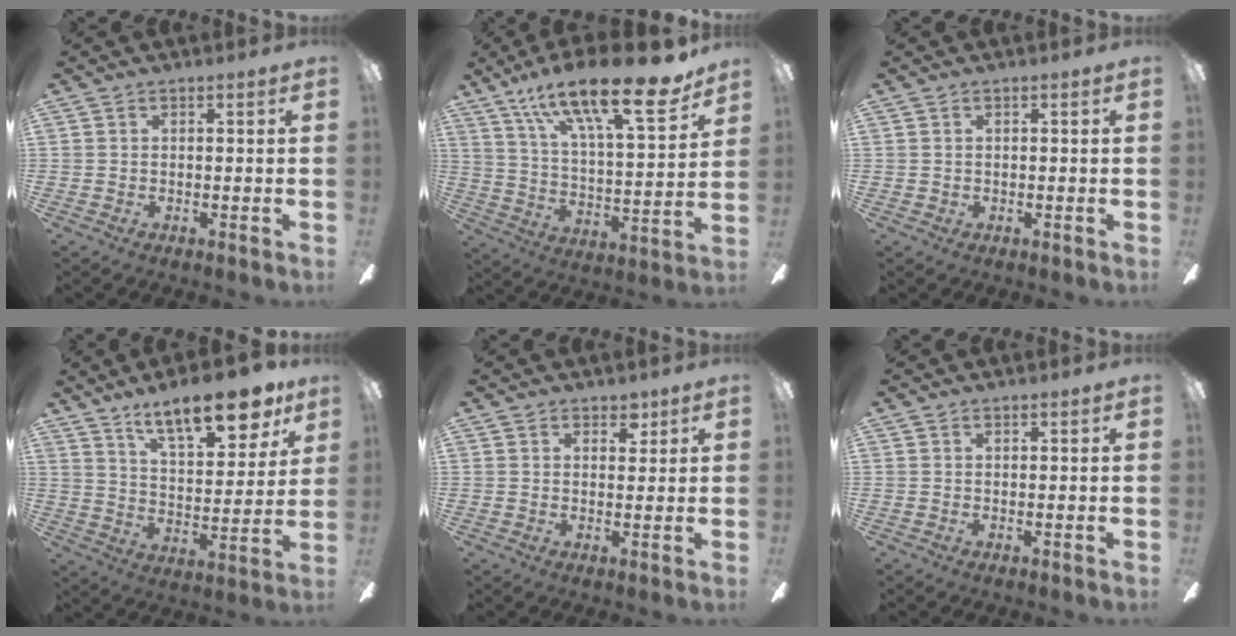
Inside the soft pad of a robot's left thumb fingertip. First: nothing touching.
{"total": 24.5, "force": [16.8, 6.8, 16.5], "torque": [-0.261, -0.102, 0.270]}
{"total": 0.6, "force": [0.2, 0.5, 0.1], "torque": [-0.003, 0.005, 0.002]}
{"total": 18.3, "force": [13.0, 6.7, 11.0], "torque": [-0.164, -0.072, 0.212]}
{"total": 3.1, "force": [2.4, 1.6, 1.0], "torque": [0.001, -0.010, 0.040]}
{"total": 0.7, "force": [0.6, 0.0, 0.3], "torque": [-0.008, 0.000, 0.010]}